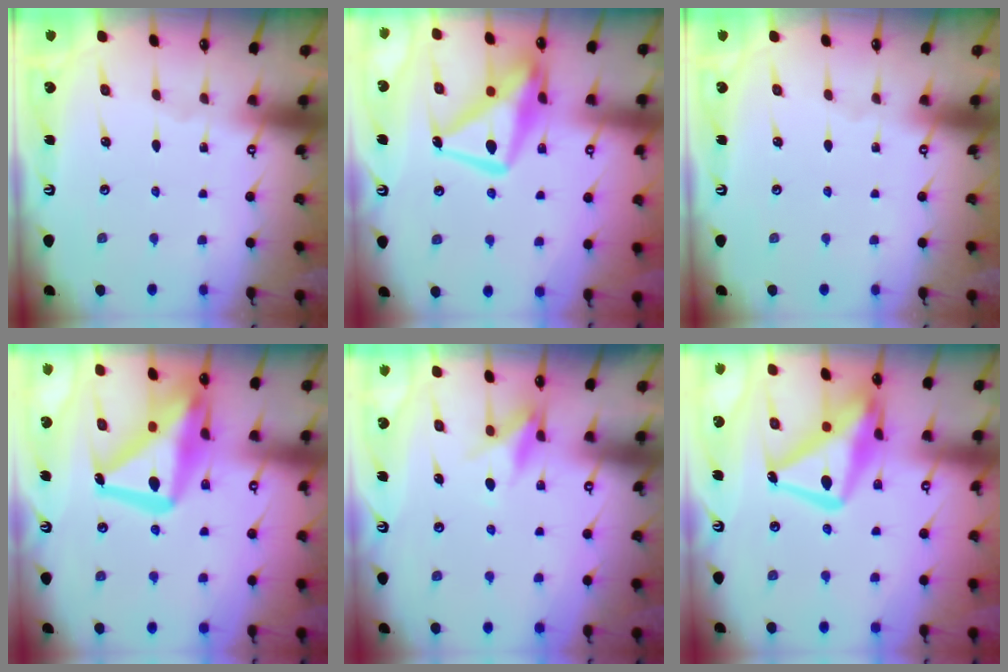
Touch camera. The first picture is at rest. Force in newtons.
{"total": 14.9, "press": 14.8, "slide": 1.7}
{"total": 0.0}
{"total": 21.7, "press": 21.6, "slide": 2.0}
{"total": 8.5, "press": 8.5, "slide": 1.0}
{"total": 17.6, "press": 17.5, "slide": 1.7}